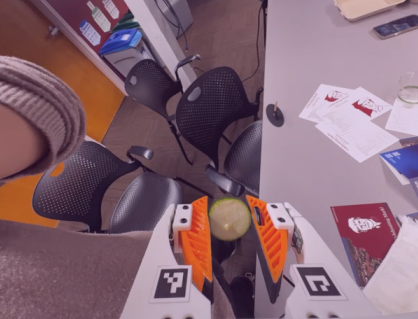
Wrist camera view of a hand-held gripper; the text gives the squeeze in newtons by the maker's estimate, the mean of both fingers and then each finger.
{"total": 10.0, "left": 10.1, "right": 10.0}